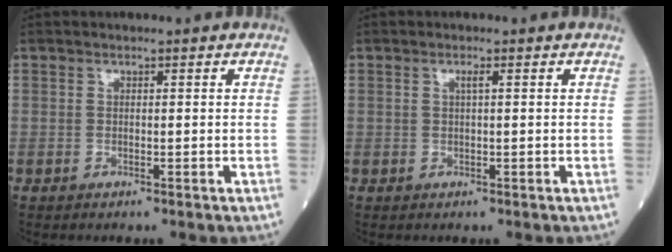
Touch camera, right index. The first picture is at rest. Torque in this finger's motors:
{"motor_torque": [0.02, -0.02, 0.03, 0.03]}